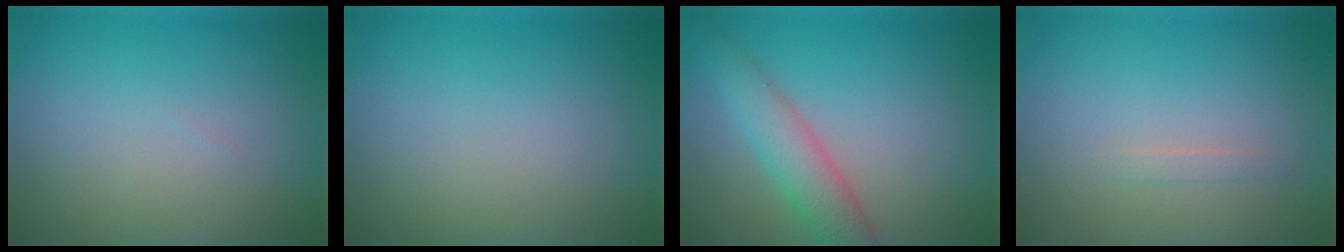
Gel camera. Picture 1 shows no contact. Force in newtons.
{"total": 0.0}
{"total": 4.2, "press": 4.2, "slide": 0.2}
{"total": 0.6, "press": 0.6, "slide": 0.0}